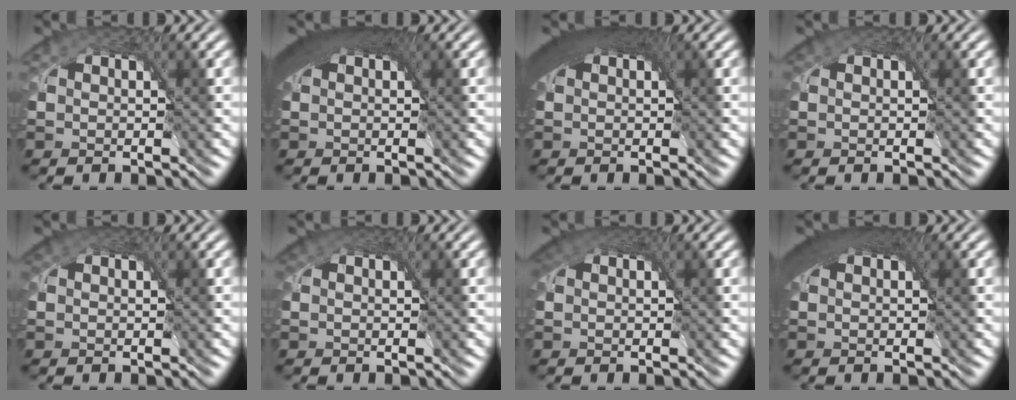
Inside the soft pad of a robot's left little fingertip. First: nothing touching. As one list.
[{"total": 7.4, "force": [3.1, 3.6, 5.7], "torque": [-0.093, 0.018, 0.034]}, {"total": 7.2, "force": [2.8, 3.6, 5.6], "torque": [-0.091, 0.015, 0.031]}, {"total": 0.9, "force": [0.5, 0.6, 0.5], "torque": [-0.009, 0.002, 0.005]}, {"total": 0.9, "force": [0.5, 0.6, 0.5], "torque": [-0.010, 0.002, 0.006]}, {"total": 1.6, "force": [0.8, 1.1, 0.9], "torque": [-0.018, 0.003, 0.009]}, {"total": 3.7, "force": [1.9, 2.3, 2.3], "torque": [-0.046, 0.007, 0.021]}, {"total": 6.6, "force": [2.9, 3.2, 5.0], "torque": [-0.084, 0.014, 0.033]}]